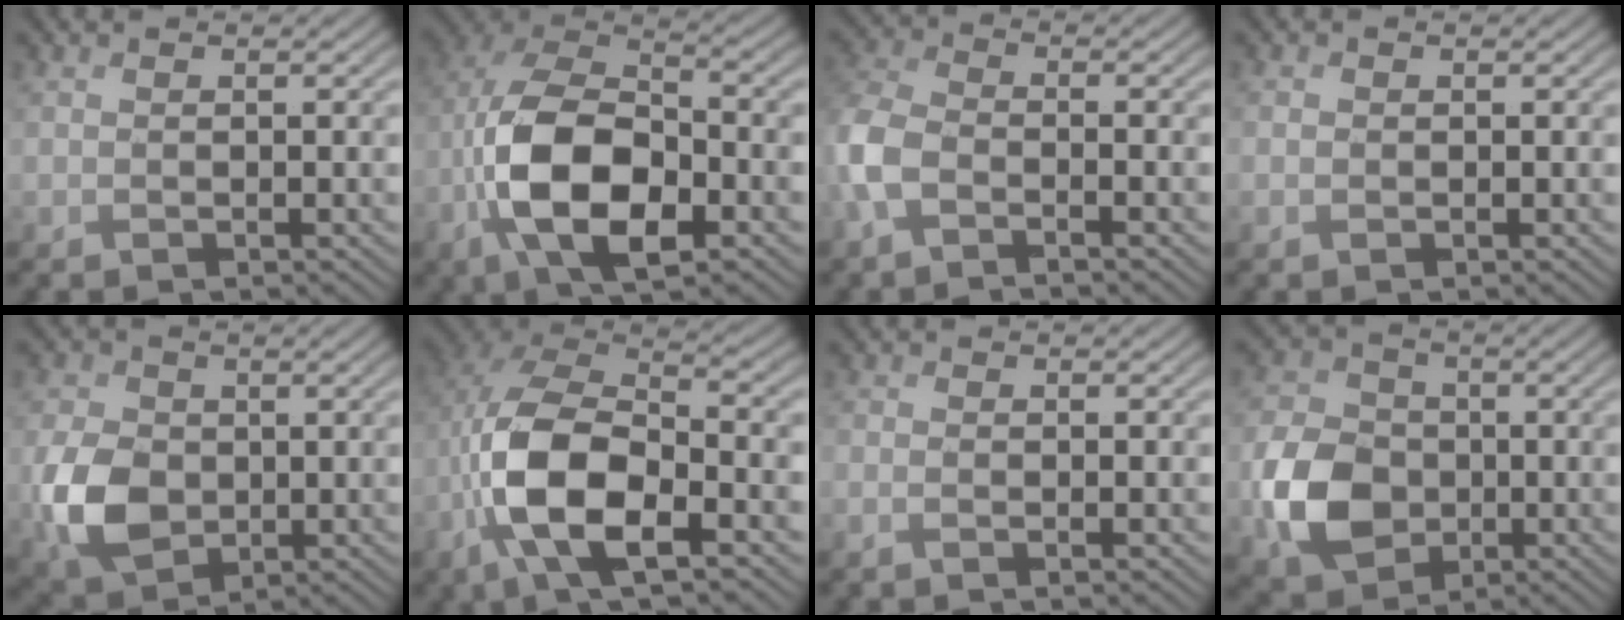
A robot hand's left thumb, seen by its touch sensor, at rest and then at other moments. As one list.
[{"total": 13.6, "force": [-5.0, 6.8, 10.7], "torque": [-0.222, -0.008, -0.114]}, {"total": 5.6, "force": [-3.0, 3.0, 3.7], "torque": [-0.102, 0.000, -0.080]}, {"total": 0.9, "force": [-0.3, 0.8, 0.4], "torque": [-0.007, 0.001, -0.008]}, {"total": 7.5, "force": [-1.4, 5.5, 4.9], "torque": [-0.116, -0.008, -0.036]}, {"total": 12.6, "force": [-4.6, 5.4, 10.4], "torque": [-0.215, -0.003, -0.103]}, {"total": 1.0, "force": [-0.8, -0.4, -0.2], "torque": [0.010, 0.003, -0.021]}, {"total": 8.6, "force": [-2.8, 6.7, 4.6], "torque": [-0.104, -0.009, -0.069]}]